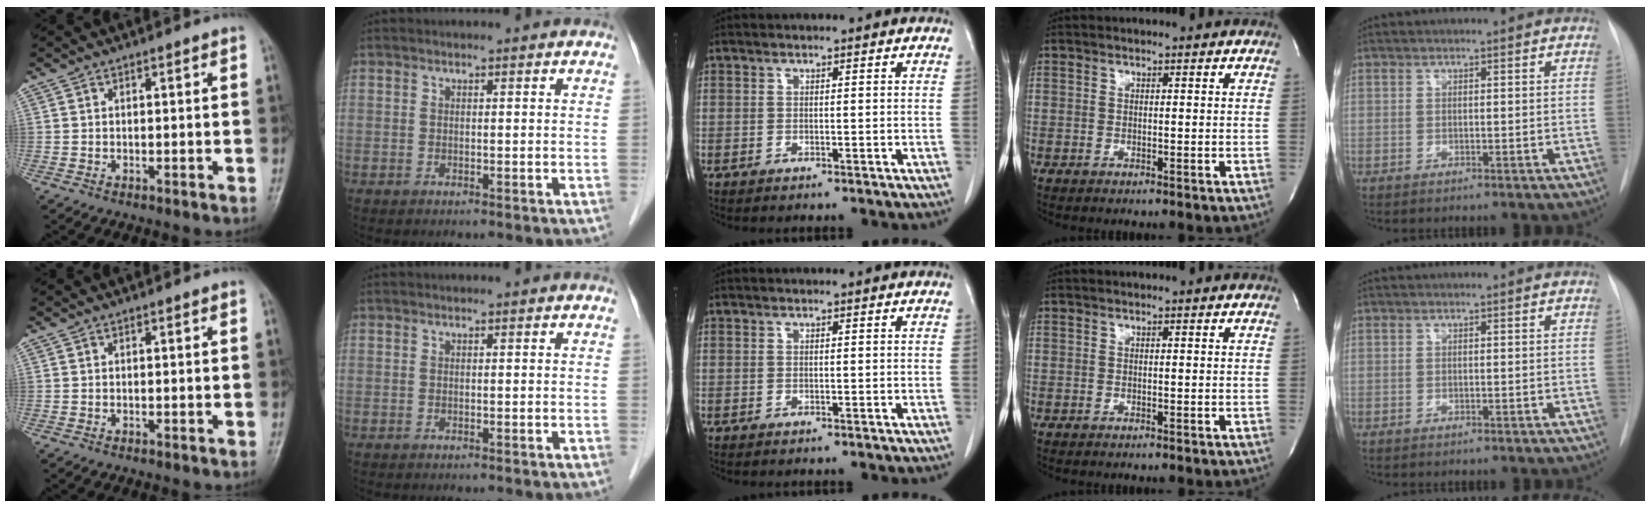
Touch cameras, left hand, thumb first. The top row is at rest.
{}